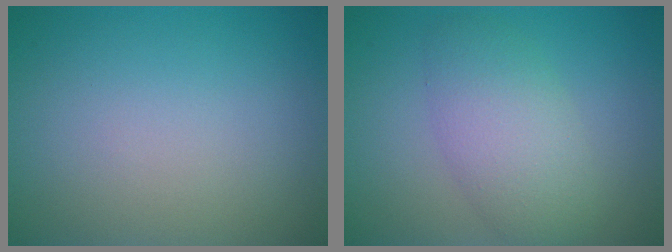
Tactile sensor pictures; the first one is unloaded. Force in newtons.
{"total": 4.5, "press": 4.5, "slide": 0.1}